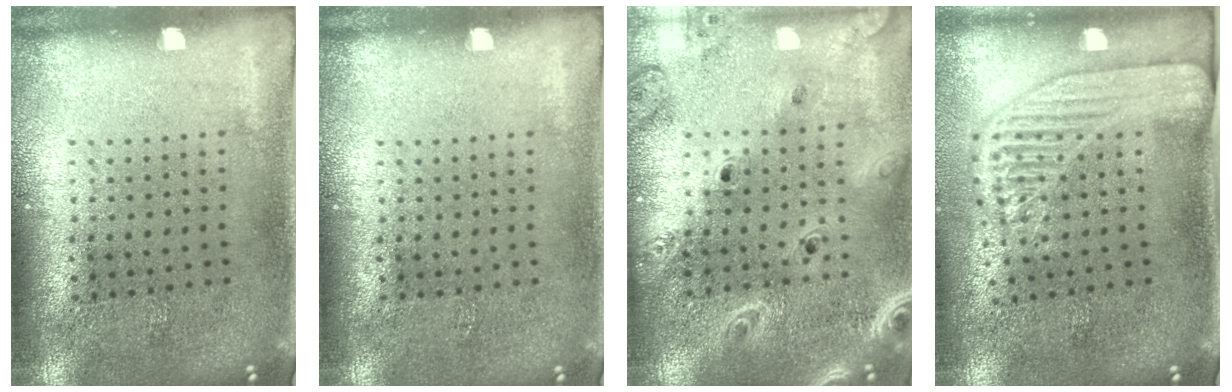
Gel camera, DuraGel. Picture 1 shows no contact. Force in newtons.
{"total": 0.0}
{"total": 2.4, "press": 2.1, "slide": 1.1}
{"total": 2.2, "press": 1.8, "slide": 1.3}